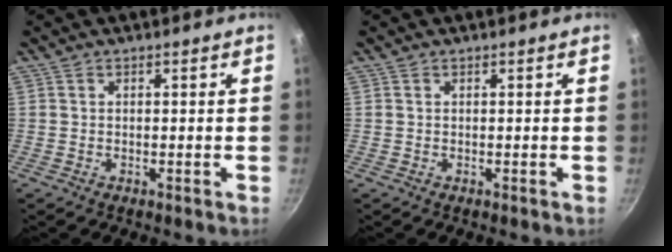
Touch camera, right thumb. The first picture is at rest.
{"total": 0.0}